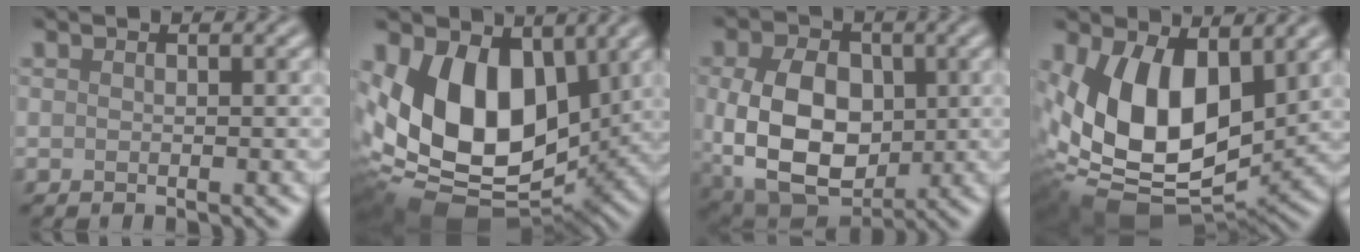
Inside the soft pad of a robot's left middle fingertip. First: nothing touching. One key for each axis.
{"total": 14.3, "fx": 1.5, "fy": 9.2, "fz": 10.9, "tx": -0.200, "ty": -0.024, "tz": 0.017}
{"total": 11.2, "fx": -0.2, "fy": 8.0, "fz": 7.9, "tx": -0.165, "ty": -0.017, "tz": 0.008}
{"total": 13.5, "fx": 2.1, "fy": 7.9, "fz": 10.8, "tx": -0.197, "ty": -0.029, "tz": 0.034}